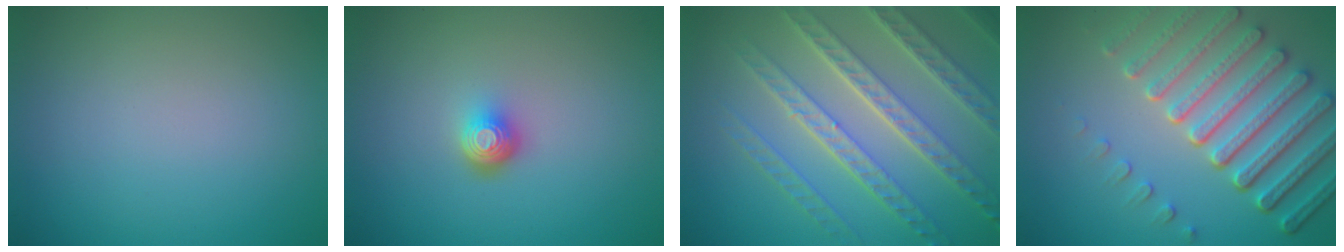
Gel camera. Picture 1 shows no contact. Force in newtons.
{"total": 2.3, "press": 1.4, "slide": 1.8}
{"total": 7.6, "press": 5.6, "slide": 5.2}
{"total": 7.9, "press": 5.8, "slide": 5.4}